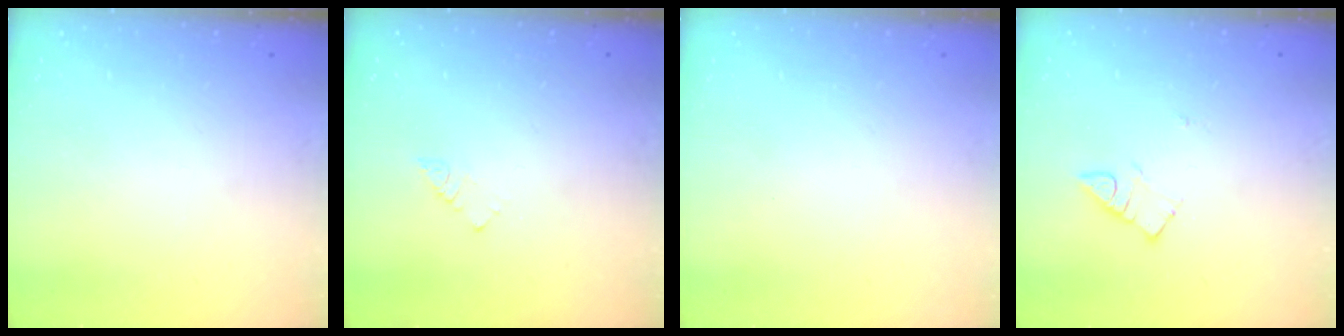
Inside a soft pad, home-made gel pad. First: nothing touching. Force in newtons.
{"total": 2.3, "press": 2.3, "slide": 0.4}
{"total": 1.5, "press": 1.5, "slide": 0.1}
{"total": 3.3, "press": 3.3, "slide": 0.2}